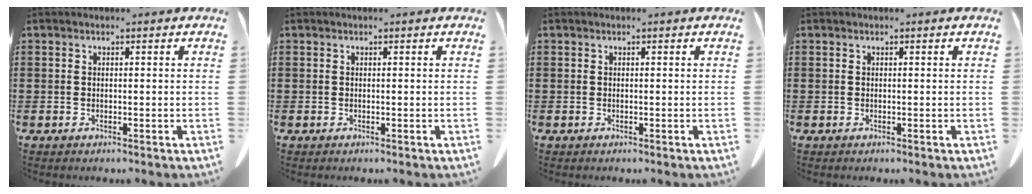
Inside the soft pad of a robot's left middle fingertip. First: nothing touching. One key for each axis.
{"total": 0.0}
{"total": 0.0}
{"total": 0.0}